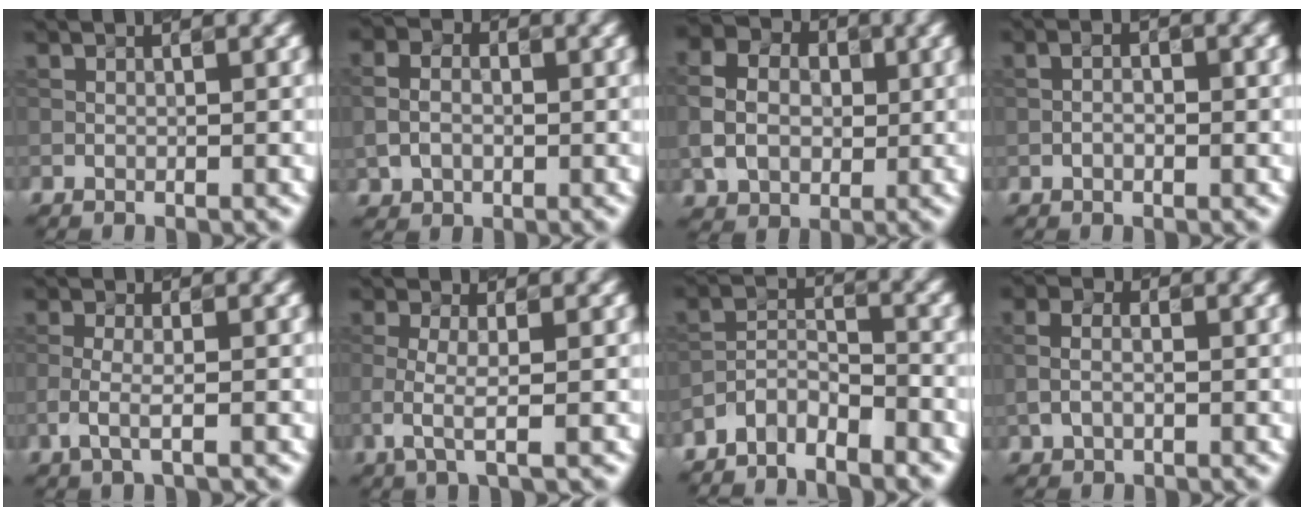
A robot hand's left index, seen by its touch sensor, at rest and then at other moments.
{"total": 2.9, "force": [-0.1, 2.4, 1.6], "torque": [-0.039, 0.004, 0.002]}
{"total": 5.3, "force": [0.2, 4.5, 2.8], "torque": [-0.067, 0.006, 0.001]}
{"total": 1.5, "force": [-0.4, 0.7, 1.2], "torque": [-0.010, -0.002, -0.009]}
{"total": 1.8, "force": [-0.8, 0.6, 1.6], "torque": [-0.043, 0.001, -0.017]}
{"total": 2.5, "force": [-0.7, 0.7, 2.3], "torque": [-0.058, -0.003, -0.013]}
{"total": 3.2, "force": [-2.9, 1.0, 0.8], "torque": [-0.017, 0.010, -0.061]}
{"total": 1.9, "force": [-0.2, 1.4, 1.3], "torque": [-0.041, 0.006, -0.003]}